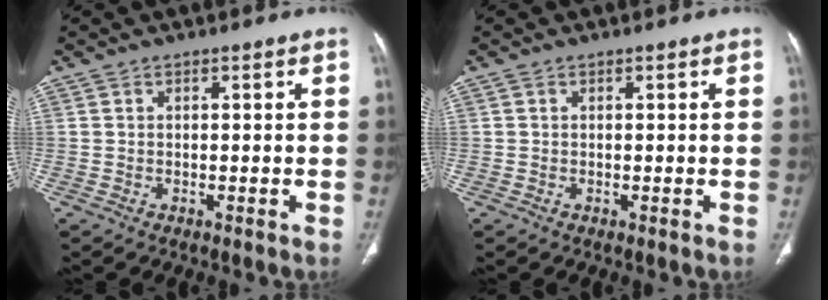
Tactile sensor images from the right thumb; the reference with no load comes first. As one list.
[{"total": 0.0}]